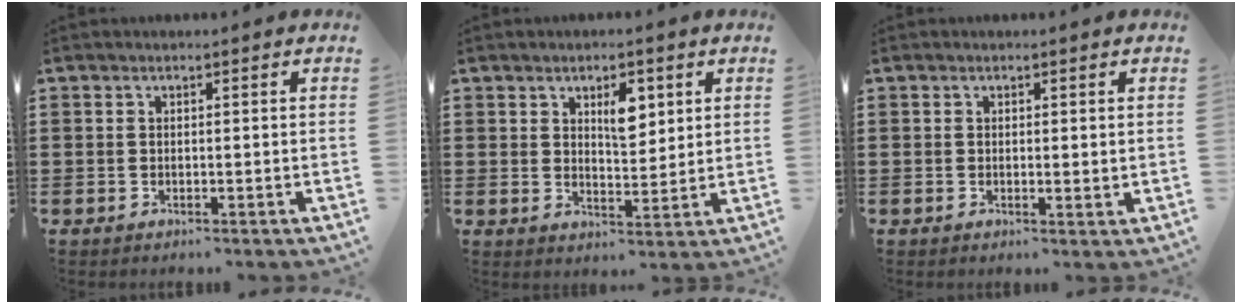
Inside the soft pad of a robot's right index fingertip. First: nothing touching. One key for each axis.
{"total": 5.2, "fx": 2.3, "fy": 2.6, "fz": 3.9, "tx": -0.055, "ty": -0.002, "tz": 0.031}
{"total": 0.6, "fx": 0.3, "fy": 0.2, "fz": 0.5, "tx": -0.011, "ty": 0.002, "tz": 0.005}